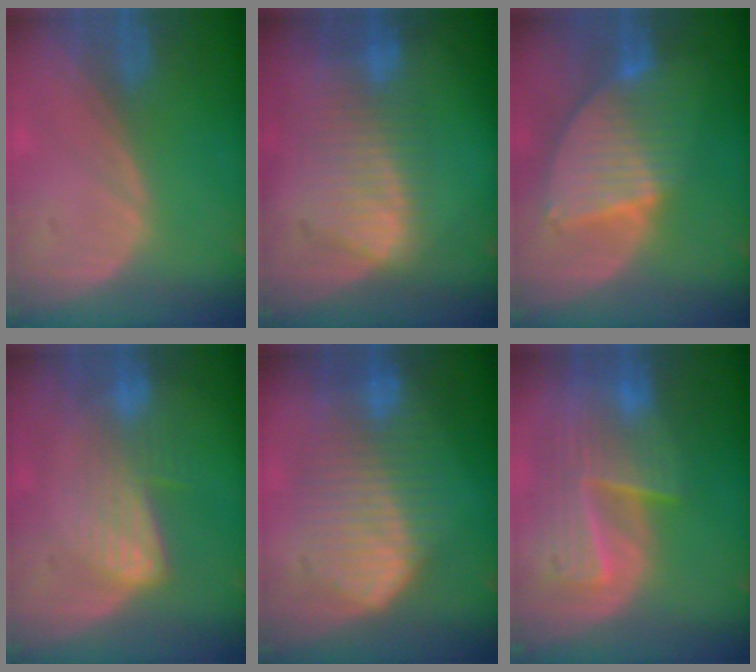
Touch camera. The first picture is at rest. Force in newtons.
{"total": 7.8, "press": 7.4, "slide": 2.5}
{"total": 8.7, "press": 7.5, "slide": 4.3}
{"total": 7.0, "press": 5.8, "slide": 3.8}
{"total": 10.0, "press": 10.0, "slide": 0.4}
{"total": 9.9, "press": 8.5, "slide": 5.0}